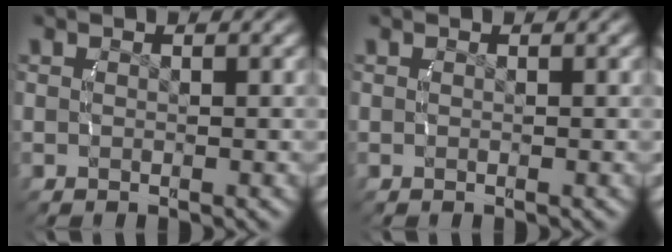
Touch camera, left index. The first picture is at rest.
{"total": 0.0}